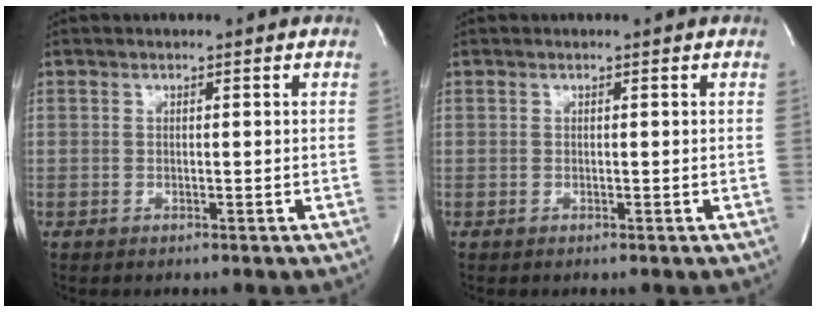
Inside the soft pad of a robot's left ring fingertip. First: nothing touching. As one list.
[{"total": 0.0}]